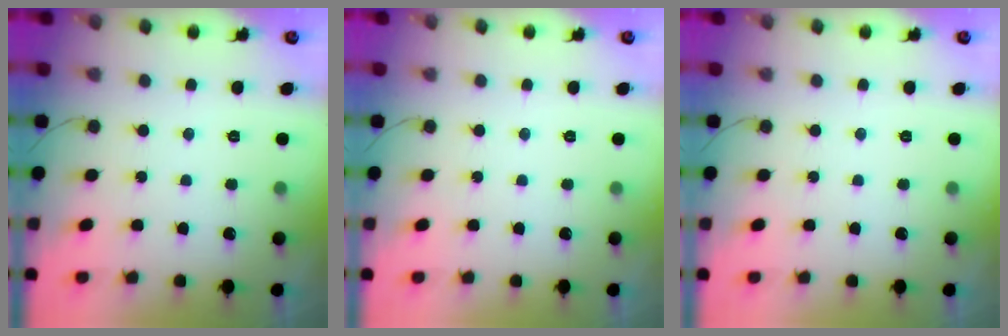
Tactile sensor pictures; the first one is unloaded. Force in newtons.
{"total": 0.0}
{"total": 0.0}